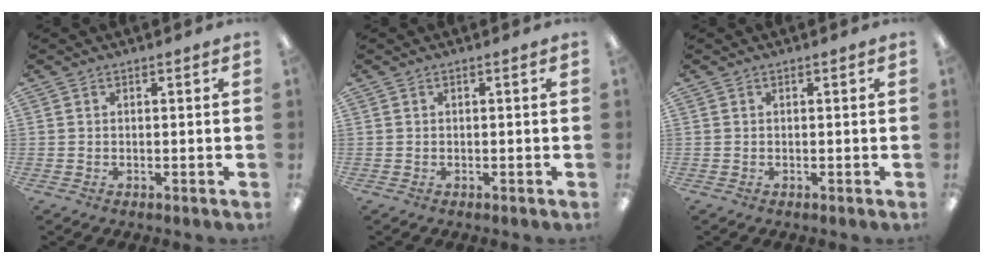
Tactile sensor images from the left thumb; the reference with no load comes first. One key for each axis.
{"total": 0.0}
{"total": 0.0}